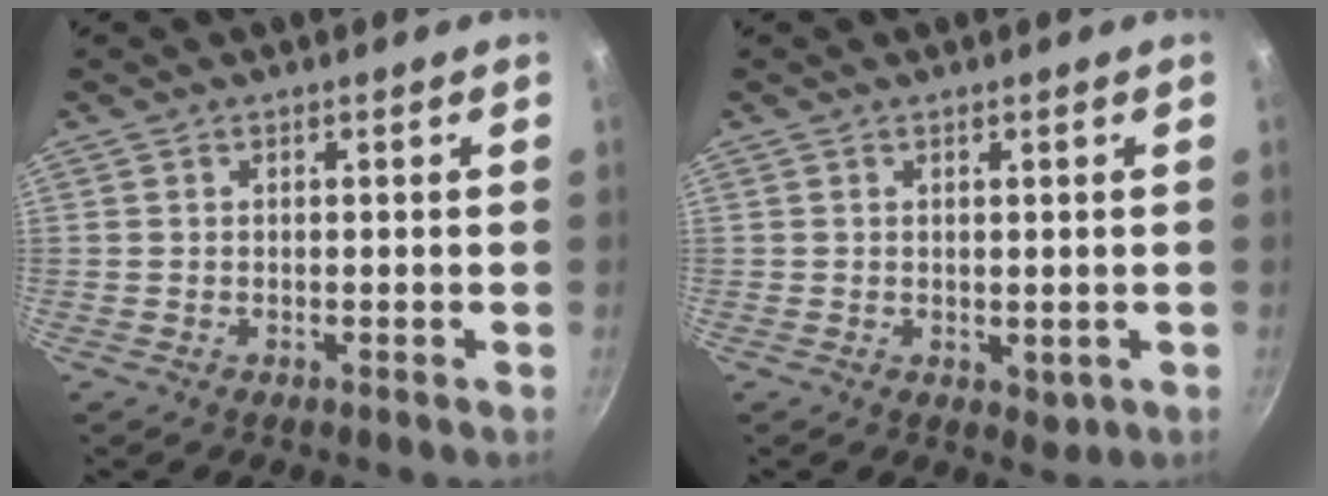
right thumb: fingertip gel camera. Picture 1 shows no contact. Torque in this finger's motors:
{"motor_torque": [-0.14, 0.03, -0.04, 0.17, -0.01]}